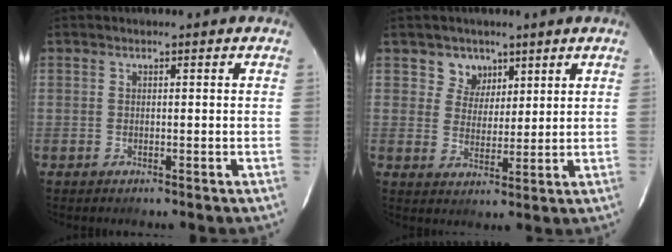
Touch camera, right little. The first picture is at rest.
{"total": 4.8, "force": [2.9, 3.8, 0.5], "torque": [-0.002, 0.007, 0.051]}